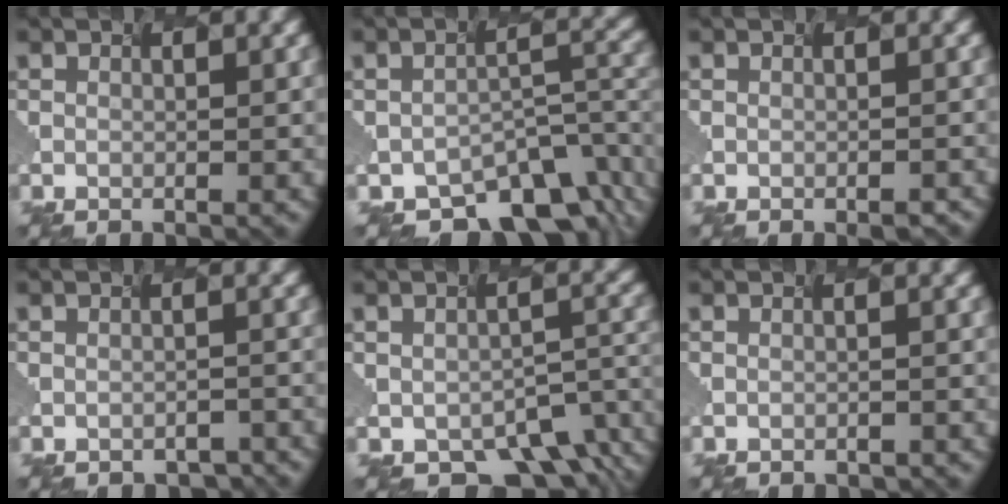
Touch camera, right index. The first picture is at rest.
{"total": 7.8, "force": [-6.3, 3.2, 3.3], "torque": [-0.031, -0.012, -0.092]}
{"total": 1.8, "force": [-0.8, 0.7, 1.5], "torque": [-0.005, 0.003, 0.004]}
{"total": 2.4, "force": [-2.1, 0.8, 0.9], "torque": [-0.004, -0.007, -0.006]}
{"total": 6.9, "force": [-4.4, 3.3, 4.2], "torque": [-0.050, -0.012, -0.049]}
{"total": 1.0, "force": [-0.5, 0.4, 0.7], "torque": [0.002, 0.004, 0.000]}